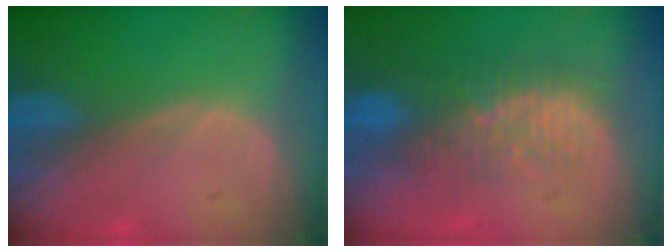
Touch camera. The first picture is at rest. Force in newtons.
{"total": 9.0, "press": 8.1, "slide": 3.7}